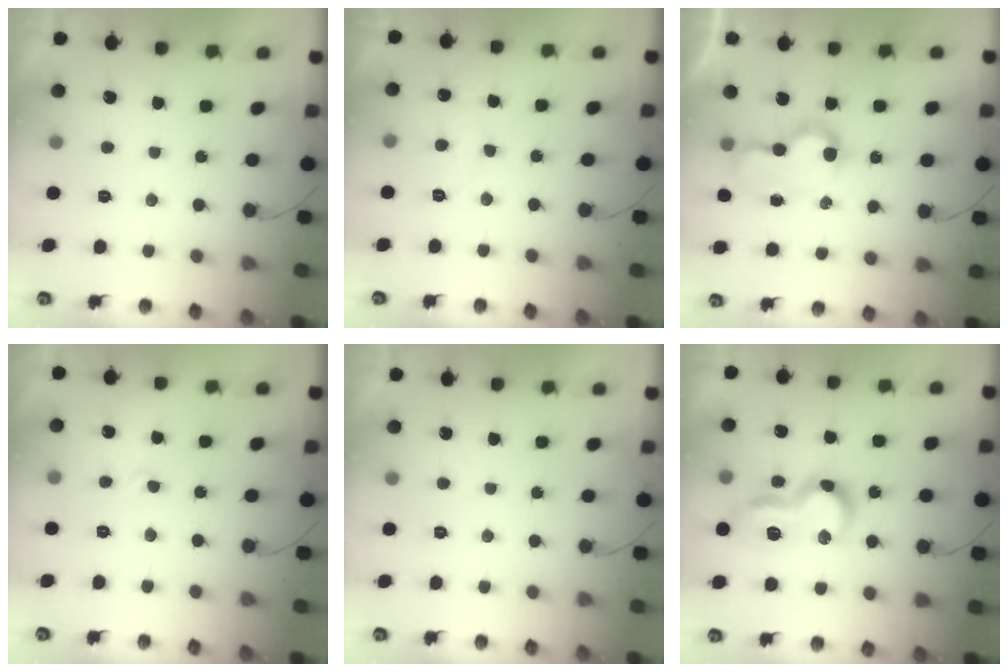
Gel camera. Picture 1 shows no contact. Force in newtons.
{"total": 7.3, "press": 7.3, "slide": 0.6}
{"total": 8.0, "press": 8.0, "slide": 0.2}
{"total": 2.8, "press": 2.8, "slide": 0.2}
{"total": 0.0}
{"total": 15.6, "press": 15.6, "slide": 1.0}